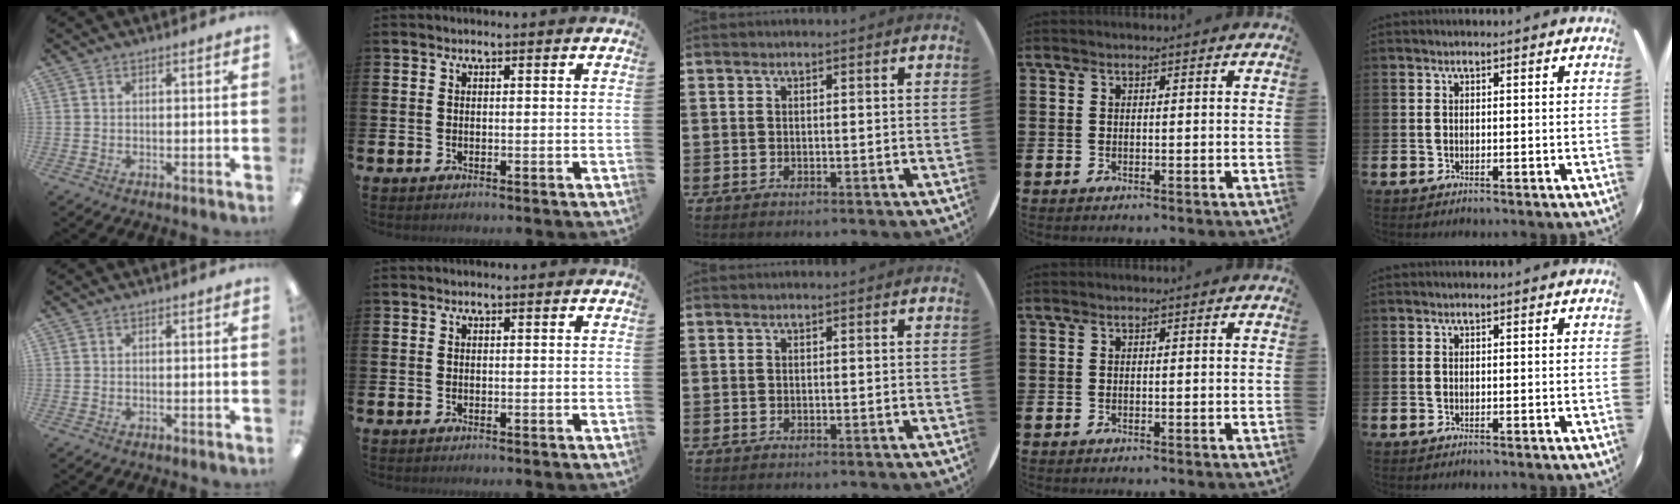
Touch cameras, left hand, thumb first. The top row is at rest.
{}